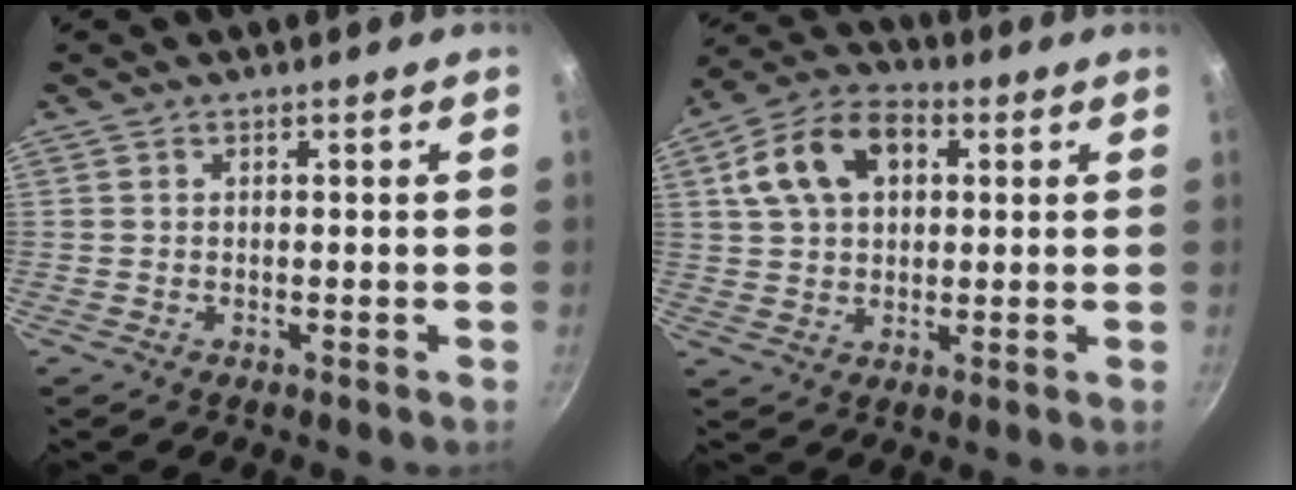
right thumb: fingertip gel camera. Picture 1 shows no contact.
{"total": 13.0, "force": [3.7, 8.9, 8.8], "torque": [-0.144, 0.017, 0.050]}